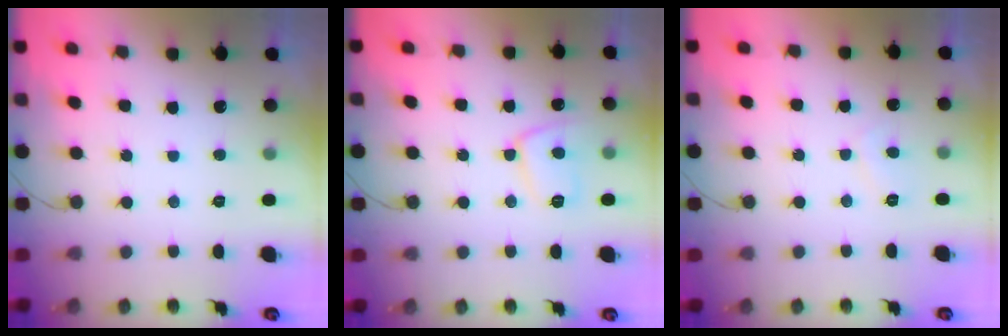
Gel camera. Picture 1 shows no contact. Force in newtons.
{"total": 9.7, "press": 9.7, "slide": 0.7}
{"total": 1.8, "press": 1.7, "slide": 0.7}